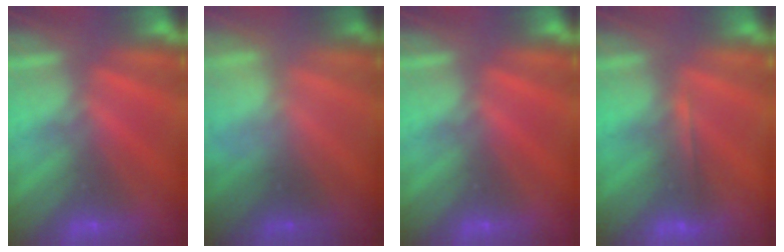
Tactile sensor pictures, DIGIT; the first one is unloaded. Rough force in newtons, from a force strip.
{"total": 2.4}
{"total": 0.0}
{"total": 1.9}